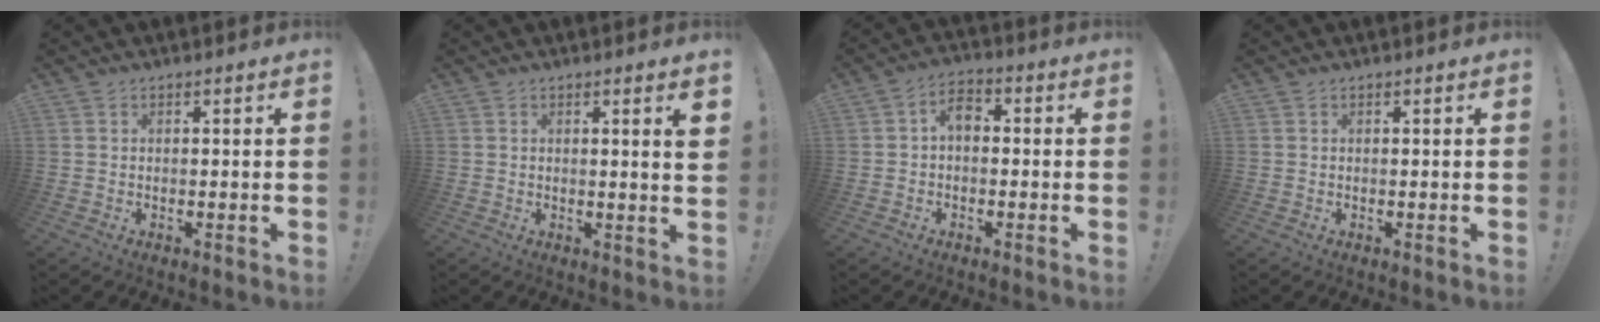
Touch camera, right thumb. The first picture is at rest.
{"total": 3.3, "force": [1.2, -0.2, 3.1], "torque": [-0.042, -0.010, 0.016]}
{"total": 4.8, "force": [-0.2, 3.0, 3.7], "torque": [-0.072, 0.012, -0.001]}
{"total": 0.0}